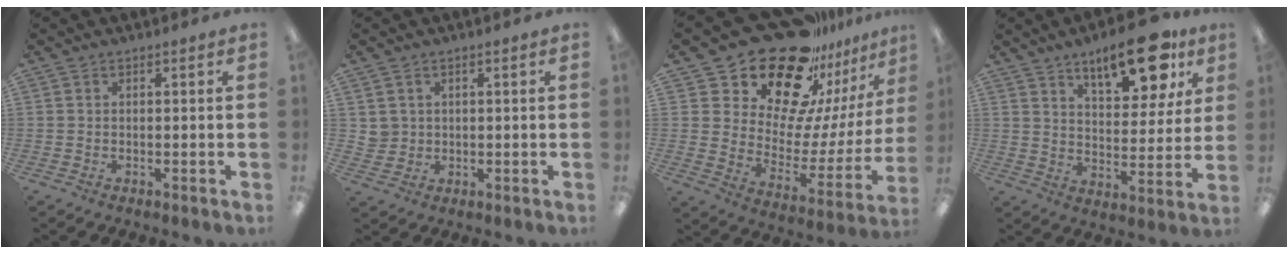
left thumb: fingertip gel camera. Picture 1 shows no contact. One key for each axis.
{"total": 3.4, "fx": 1.7, "fy": 3.0, "fz": -0.2, "tx": -0.010, "ty": 0.002, "tz": 0.033}
{"total": 24.3, "fx": 19.2, "fy": 11.6, "fz": 9.3, "tx": -0.147, "ty": -0.142, "tz": 0.351}
{"total": 16.1, "fx": 10.9, "fy": 6.4, "fz": 10.0, "tx": -0.130, "ty": -0.055, "tz": 0.178}